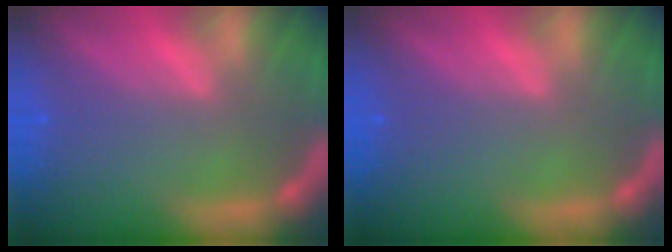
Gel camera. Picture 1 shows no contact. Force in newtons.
{"total": 0.0}